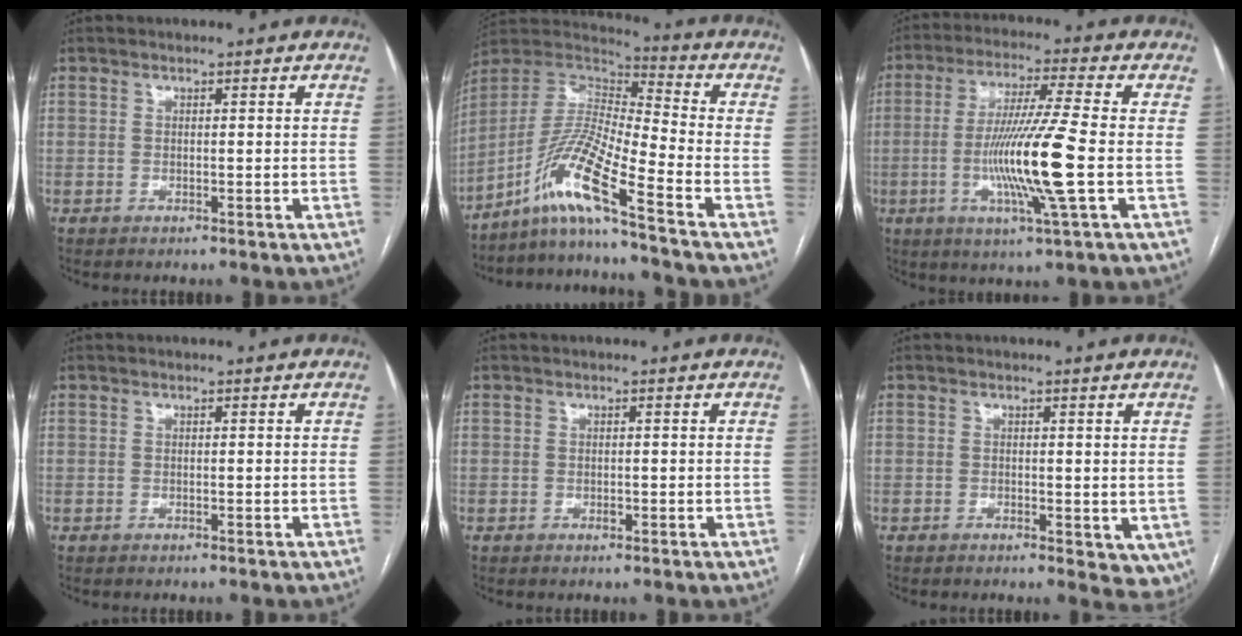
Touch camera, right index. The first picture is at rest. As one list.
[{"total": 12.6, "force": [-8.4, -1.4, 9.2], "torque": [-0.193, 0.003, -0.161]}, {"total": 13.2, "force": [-2.5, -1.1, 12.9], "torque": [-0.254, -0.015, -0.053]}, {"total": 0.0}, {"total": 0.6, "force": [-0.1, 0.3, 0.5], "torque": [-0.011, -0.002, -0.001]}, {"total": 4.9, "force": [-0.9, 3.0, 3.8], "torque": [-0.029, -0.007, -0.011]}]